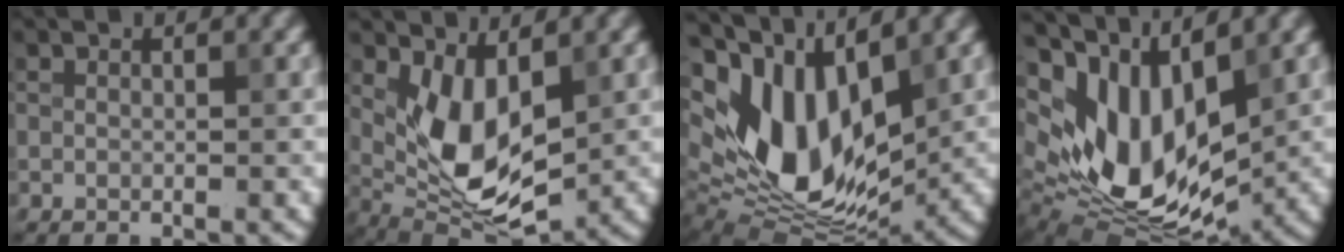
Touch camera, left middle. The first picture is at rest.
{"total": 7.5, "force": [0.9, 3.8, 6.4], "torque": [-0.131, -0.013, 0.020]}
{"total": 11.9, "force": [3.1, 7.0, 9.2], "torque": [-0.182, -0.001, 0.054]}
{"total": 11.9, "force": [3.4, 6.7, 9.3], "torque": [-0.186, -0.009, 0.061]}